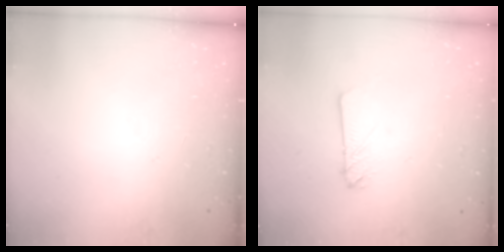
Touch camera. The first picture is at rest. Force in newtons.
{"total": 2.3, "press": 2.3, "slide": 0.3}